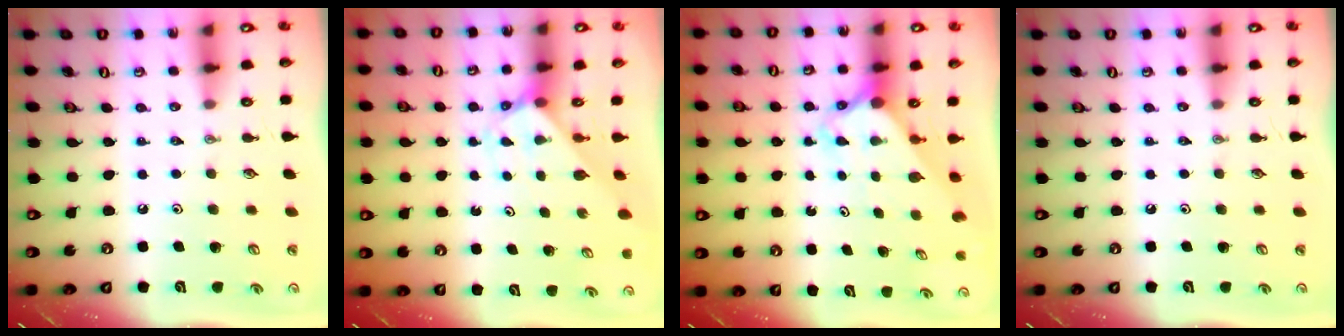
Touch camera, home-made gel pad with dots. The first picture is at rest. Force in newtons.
{"total": 2.0, "press": 2.0, "slide": 0.1}
{"total": 2.8, "press": 2.8, "slide": 0.2}
{"total": 0.0}